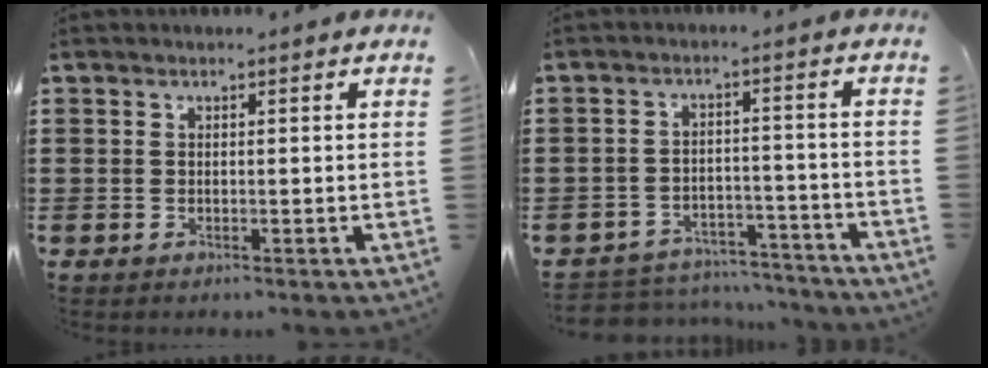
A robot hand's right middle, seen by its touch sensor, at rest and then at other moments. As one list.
[{"total": 5.2, "force": [-5.1, 0.9, 0.1], "torque": [-0.008, 0.012, -0.107]}]